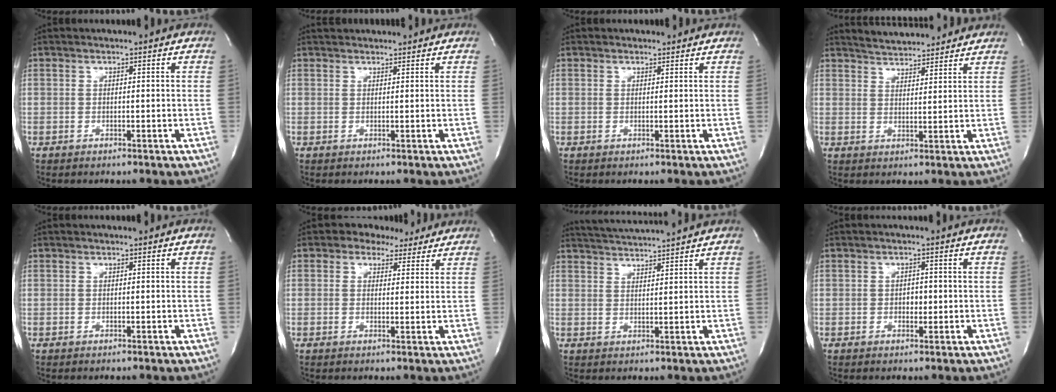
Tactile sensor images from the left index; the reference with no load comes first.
{"total": 4.3, "force": [4.1, 0.9, 1.0], "torque": [-0.014, 0.033, 0.056]}
{"total": 1.3, "force": [1.2, 0.5, 0.0], "torque": [-0.007, 0.003, 0.014]}
{"total": 9.0, "force": [8.4, 1.7, 2.4], "torque": [-0.041, 0.013, 0.122]}
{"total": 0.0}
{"total": 4.9, "force": [3.7, 2.9, 1.1], "torque": [-0.017, 0.015, 0.046]}
{"total": 8.0, "force": [7.6, -1.1, 2.2], "torque": [-0.047, 0.016, 0.120]}
{"total": 1.4, "force": [-0.2, 1.0, 1.0], "torque": [-0.014, 0.003, -0.002]}